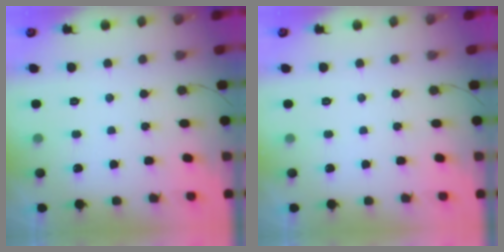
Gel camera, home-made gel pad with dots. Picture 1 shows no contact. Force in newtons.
{"total": 0.0}